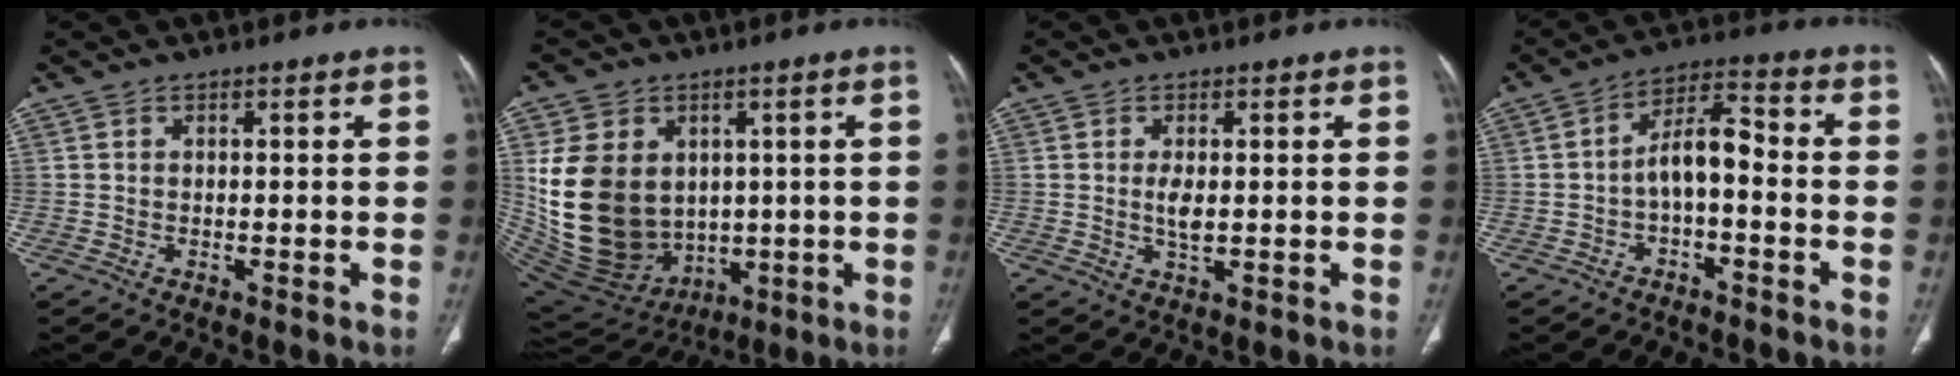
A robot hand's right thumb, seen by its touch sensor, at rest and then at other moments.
{"total": 20.8, "force": [2.0, 16.0, 13.1], "torque": [-0.237, -0.014, 0.073]}
{"total": 2.9, "force": [0.2, 1.1, 2.7], "torque": [-0.057, -0.007, 0.007]}
{"total": 7.2, "force": [-1.8, 3.4, 6.1], "torque": [-0.100, 0.044, -0.038]}